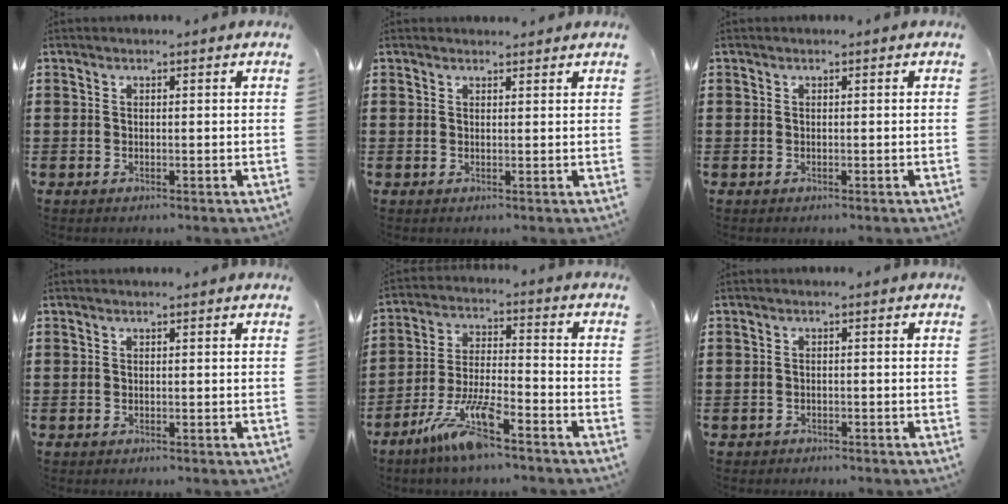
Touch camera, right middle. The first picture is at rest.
{"total": 1.1, "force": [1.1, 0.1, -0.1], "torque": [0.006, -0.005, 0.020]}
{"total": 0.0}
{"total": 0.0}
{"total": 9.6, "force": [-6.9, 1.5, 6.5], "torque": [-0.147, -0.006, -0.134]}
{"total": 1.0, "force": [-1.0, 0.3, -0.1], "torque": [-0.002, 0.002, -0.022]}